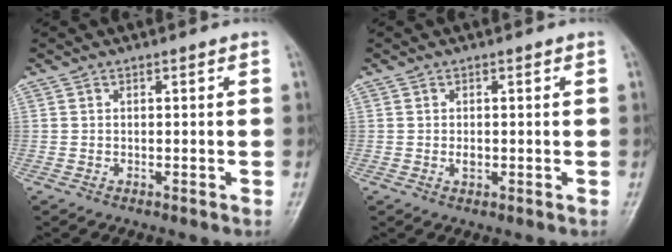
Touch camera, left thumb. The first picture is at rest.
{"total": 1.1, "force": [0.0, 0.8, 0.7], "torque": [-0.006, 0.000, 0.000]}